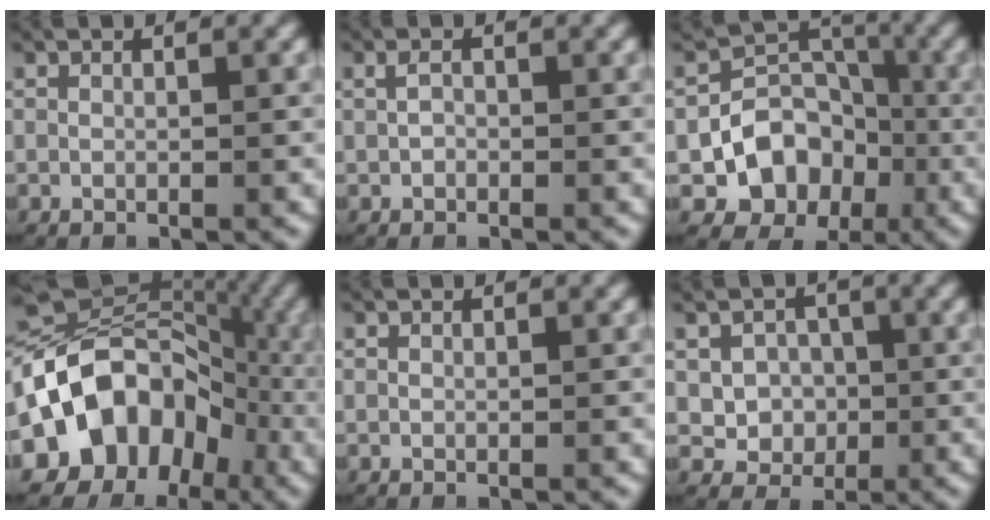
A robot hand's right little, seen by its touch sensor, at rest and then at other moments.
{"total": 0.8, "force": [-0.1, 0.6, 0.6], "torque": [-0.013, -0.001, 0.001]}
{"total": 9.7, "force": [-3.9, 8.2, 3.6], "torque": [-0.054, -0.028, -0.065]}
{"total": 20.2, "force": [-3.8, 16.4, 11.2], "torque": [-0.224, -0.044, -0.053]}
{"total": 0.0}
{"total": 4.9, "force": [-1.0, 4.6, 1.1], "torque": [-0.022, -0.015, -0.013]}